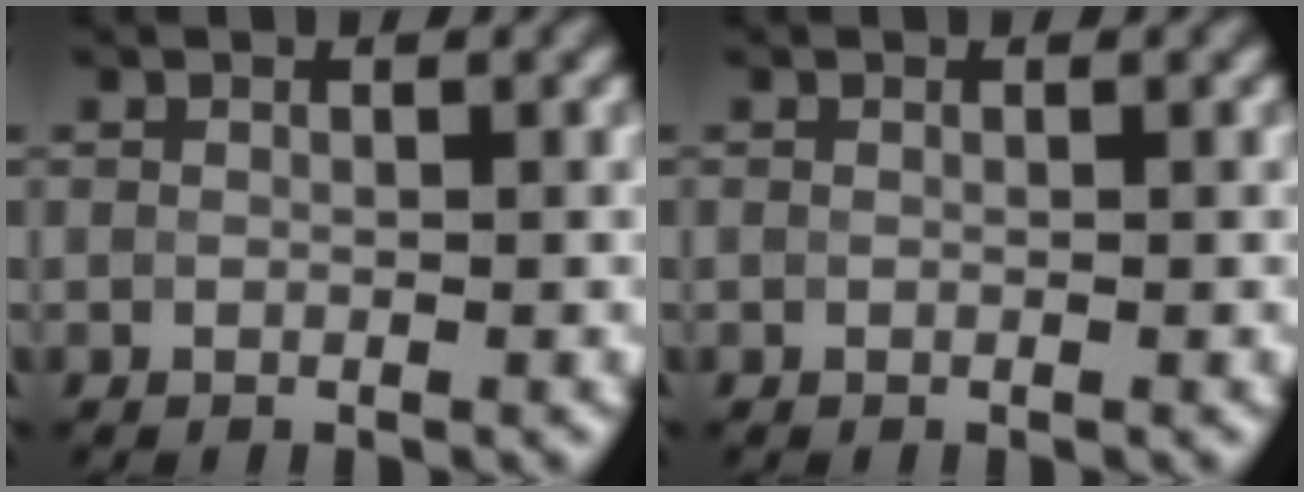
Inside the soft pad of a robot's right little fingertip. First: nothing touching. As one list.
[{"total": 0.0}]